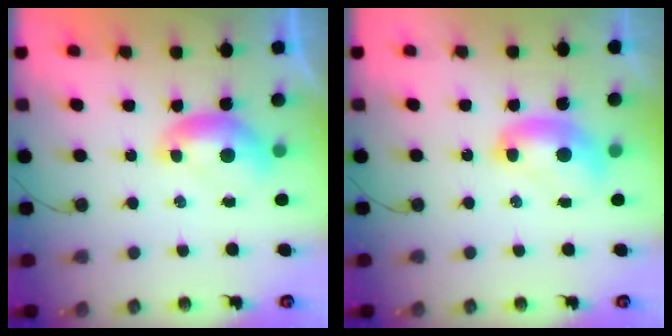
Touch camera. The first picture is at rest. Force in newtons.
{"total": 2.3, "press": 2.3, "slide": 0.2}